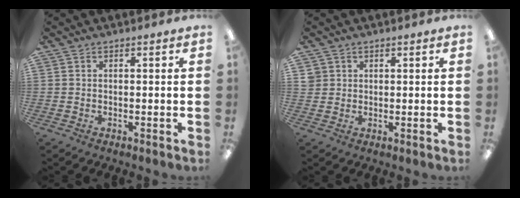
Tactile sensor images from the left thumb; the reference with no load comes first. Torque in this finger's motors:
{"motor_torque": [0.11, 0.05, 0.13, -0.31, -0.01]}